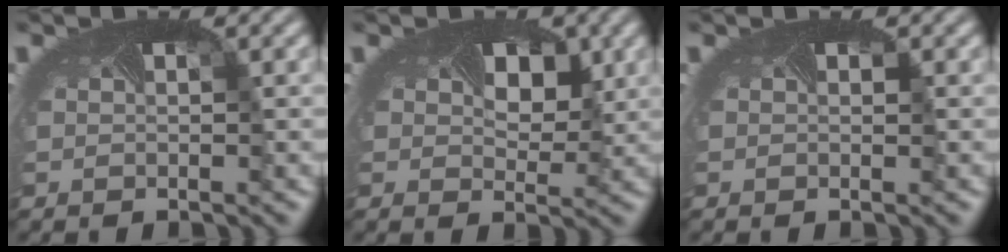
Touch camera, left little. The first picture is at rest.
{"total": 3.0, "force": [0.9, 2.2, 1.8], "torque": [-0.033, -0.003, 0.011]}
{"total": 0.0}